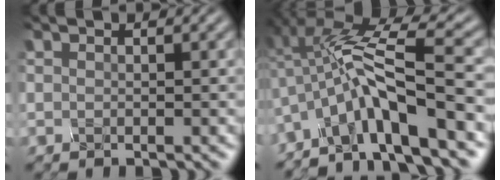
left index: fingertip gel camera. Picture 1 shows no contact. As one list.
[{"total": 8.1, "force": [-4.1, 1.0, 6.9], "torque": [-0.133, 0.026, -0.058]}]